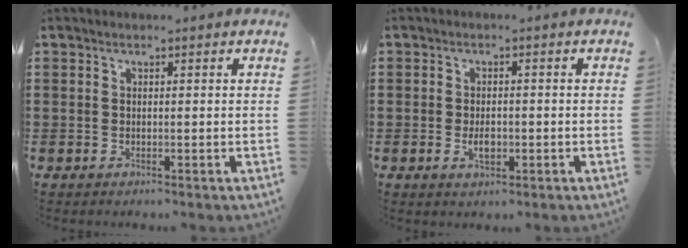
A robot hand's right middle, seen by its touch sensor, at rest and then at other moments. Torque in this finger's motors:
{"motor_torque": [1.08, 0.19, 0.06, 0.06]}